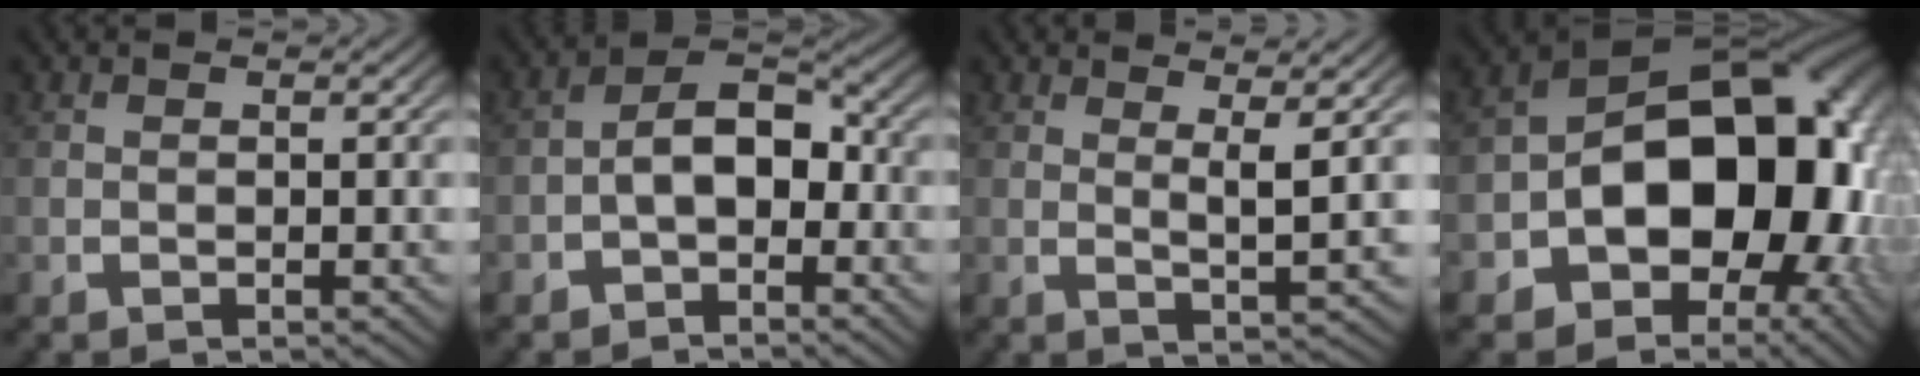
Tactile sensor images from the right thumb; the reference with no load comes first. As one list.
[{"total": 6.3, "force": [-1.4, 4.2, 4.5], "torque": [-0.075, -0.012, -0.020]}, {"total": 3.3, "force": [1.9, 0.5, 2.6], "torque": [-0.048, -0.005, 0.032]}, {"total": 22.2, "force": [-2.1, 14.8, 16.5], "torque": [-0.264, -0.068, -0.010]}]